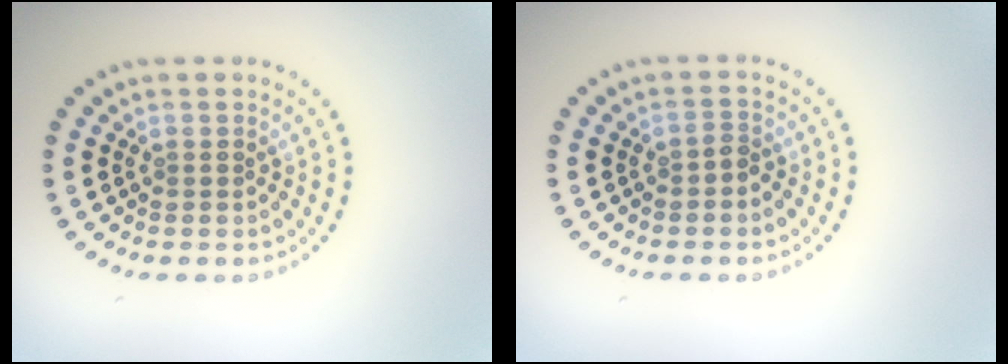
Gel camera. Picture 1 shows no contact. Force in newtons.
{"total": 1.0, "press": 0.8, "slide": 0.6}